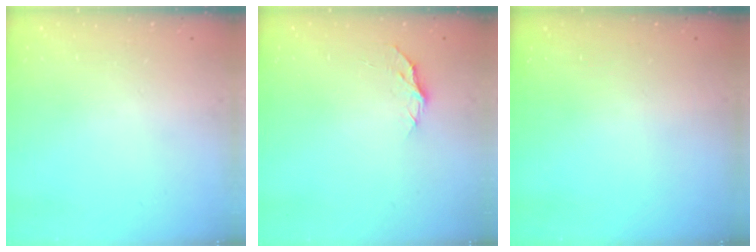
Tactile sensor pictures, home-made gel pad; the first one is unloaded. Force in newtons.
{"total": 5.1, "press": 5.1, "slide": 0.2}
{"total": 0.0}